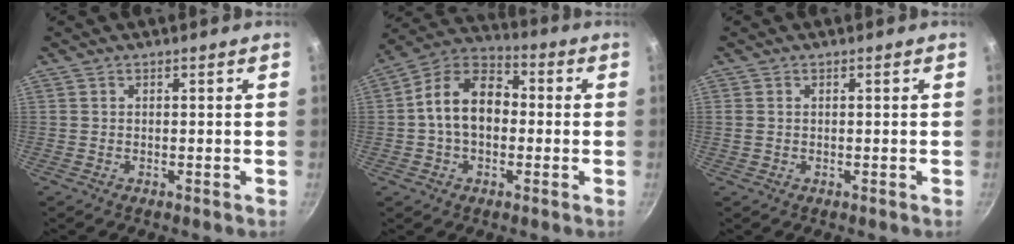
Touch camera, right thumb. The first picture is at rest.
{"total": 12.7, "force": [-0.4, 8.8, 9.2], "torque": [-0.125, 0.039, -0.027]}
{"total": 1.0, "force": [0.1, 0.8, 0.6], "torque": [-0.011, 0.002, 0.002]}